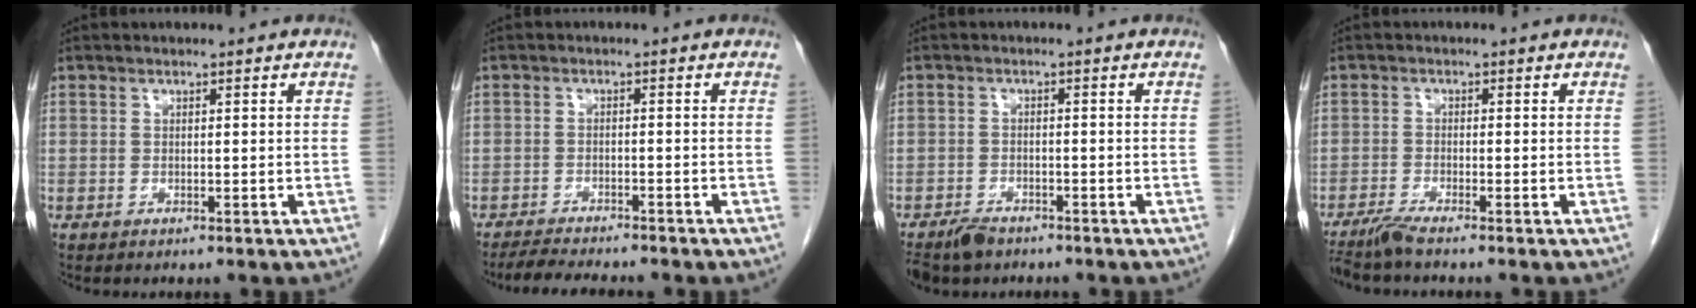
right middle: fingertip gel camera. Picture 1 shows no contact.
{"total": 6.1, "force": [-5.6, 0.1, 2.4], "torque": [-0.035, -0.014, -0.090]}
{"total": 4.6, "force": [-3.7, 2.1, 1.8], "torque": [-0.035, -0.006, -0.063]}
{"total": 3.3, "force": [-2.8, -0.6, 1.5], "torque": [-0.036, -0.010, -0.060]}